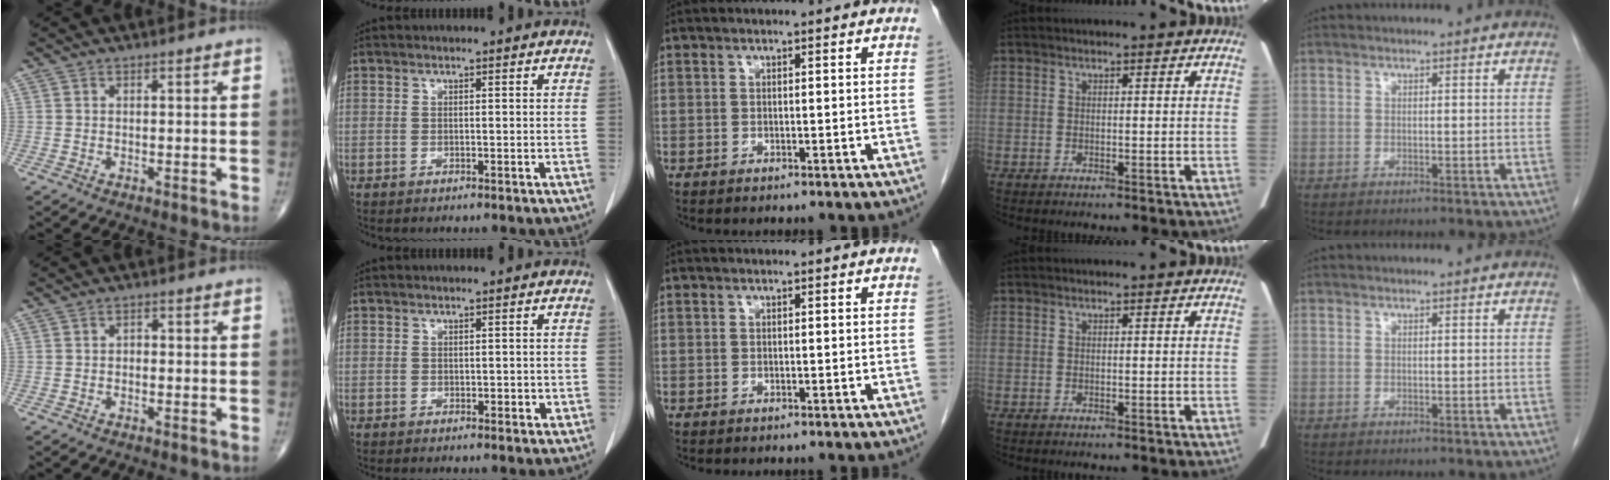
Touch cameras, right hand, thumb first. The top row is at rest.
{"thumb": {"total": 1.2, "force": [-0.2, 0.9, 0.7], "torque": [-0.003, 0.005, -0.008]}, "index": {"total": 1.4, "force": [0.0, 1.0, 0.9], "torque": [-0.009, 0.000, 0.004]}}